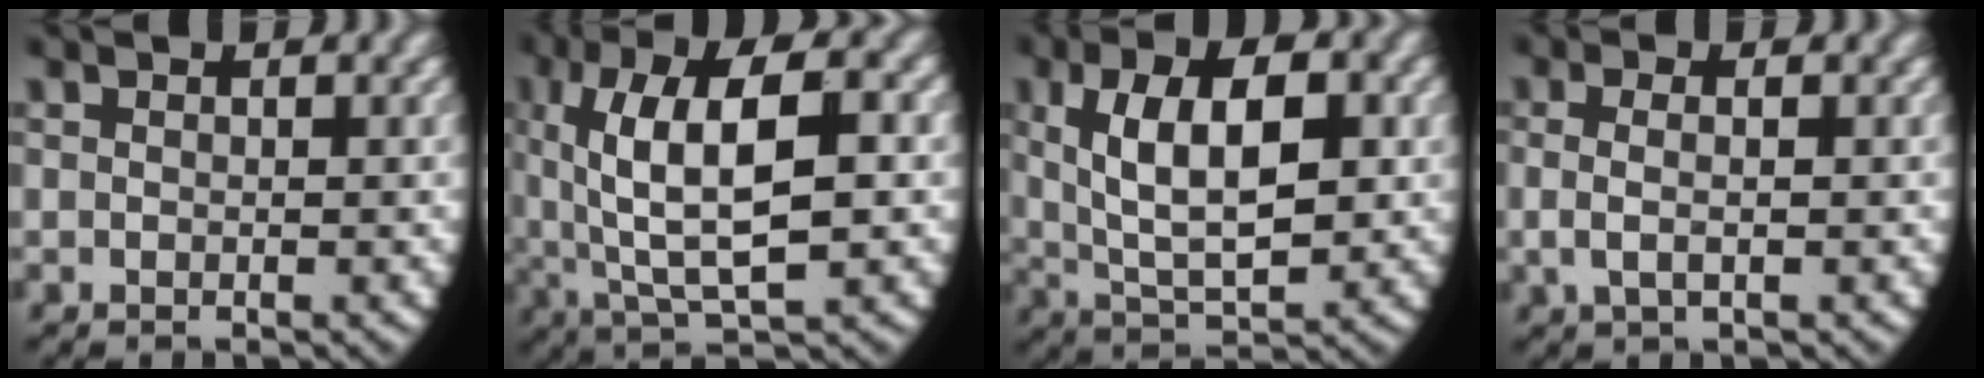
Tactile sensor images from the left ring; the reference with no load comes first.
{"total": 9.4, "force": [1.1, 4.4, 8.1], "torque": [-0.153, -0.001, 0.026]}
{"total": 9.1, "force": [1.1, 5.1, 7.4], "torque": [-0.128, -0.016, 0.032]}
{"total": 2.2, "force": [-0.1, 0.9, 2.0], "torque": [-0.054, -0.009, 0.005]}